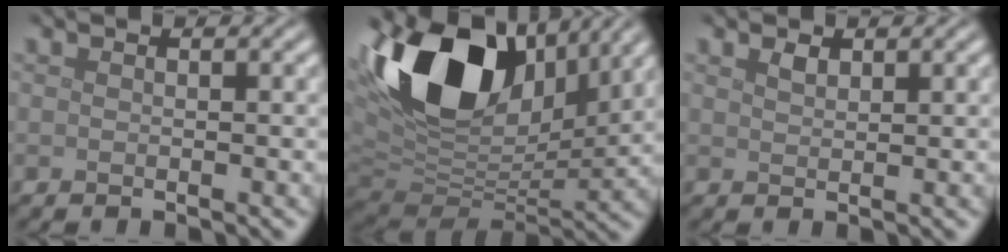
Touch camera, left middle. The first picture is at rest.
{"total": 15.6, "force": [6.4, 9.5, 10.6], "torque": [-0.218, 0.022, 0.117]}
{"total": 1.0, "force": [0.8, 0.4, 0.3], "torque": [-0.008, 0.000, 0.019]}